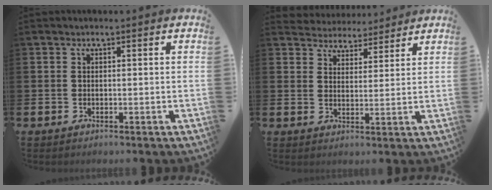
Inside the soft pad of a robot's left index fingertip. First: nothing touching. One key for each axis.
{"total": 4.2, "fx": 4.0, "fy": 1.1, "fz": -0.6, "tx": -0.003, "ty": -0.026, "tz": 0.071}